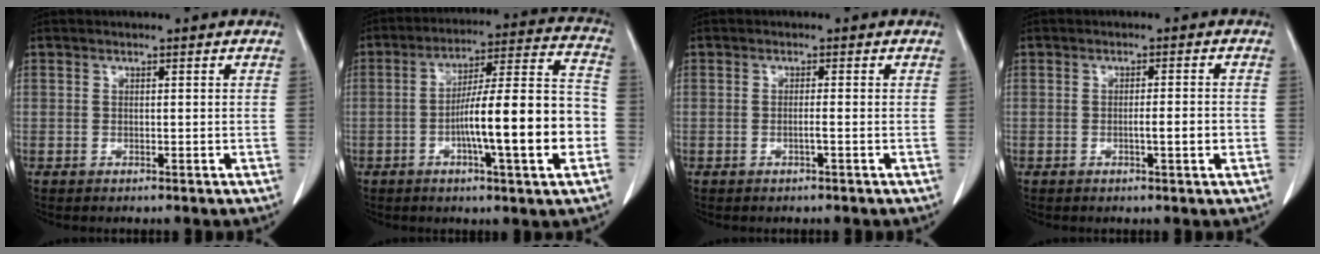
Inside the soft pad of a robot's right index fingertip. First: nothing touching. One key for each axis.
{"total": 17.2, "fx": -4.2, "fy": 1.2, "fz": 16.6, "tx": -0.259, "ty": 0.015, "tz": -0.065}
{"total": 1.0, "fx": -0.4, "fy": -0.2, "fz": 0.9, "tx": -0.017, "ty": 0.000, "tz": -0.007}
{"total": 3.0, "fx": -0.7, "fy": 0.1, "fz": 2.9, "tx": -0.047, "ty": -0.002, "tz": -0.011}